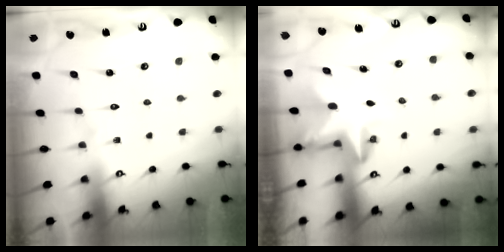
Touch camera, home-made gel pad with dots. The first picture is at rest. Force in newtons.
{"total": 2.9, "press": 2.9, "slide": 0.2}